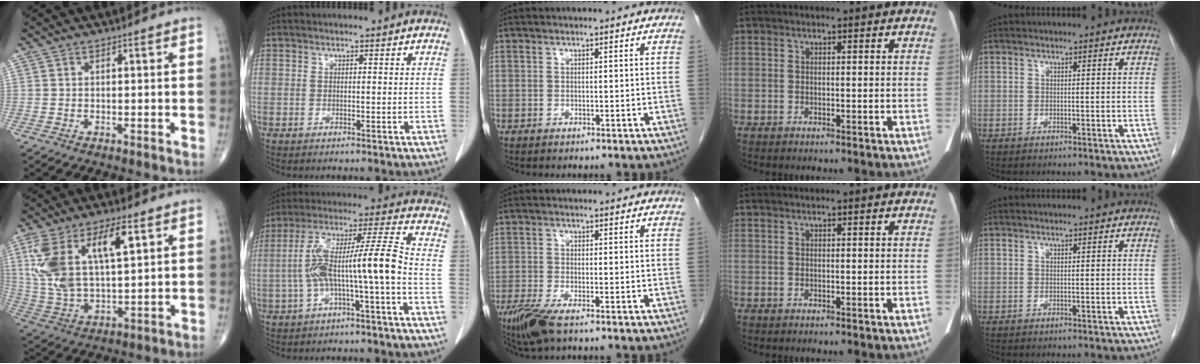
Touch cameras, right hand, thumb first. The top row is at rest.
{"thumb": {"total": 17.3, "force": [6.1, 7.6, 14.3], "torque": [-0.283, -0.008, 0.124]}, "index": {"total": 11.9, "force": [-2.7, 0.3, 11.6], "torque": [-0.217, 0.038, -0.049]}, "middle": {"total": 6.0, "force": [-4.1, 1.2, 4.2], "torque": [-0.086, -0.017, -0.074]}}